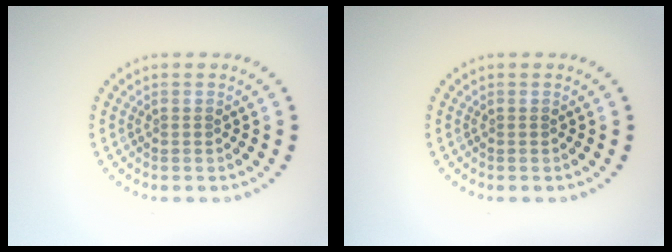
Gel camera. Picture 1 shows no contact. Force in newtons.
{"total": 0.0}